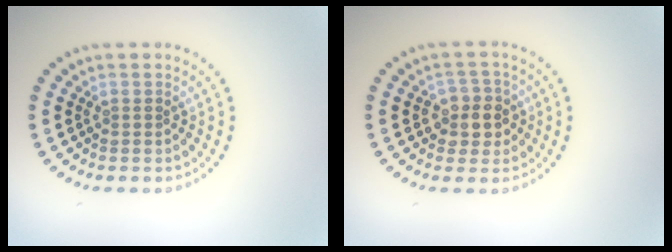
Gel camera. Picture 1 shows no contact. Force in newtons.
{"total": 2.8, "press": 2.6, "slide": 1.2}